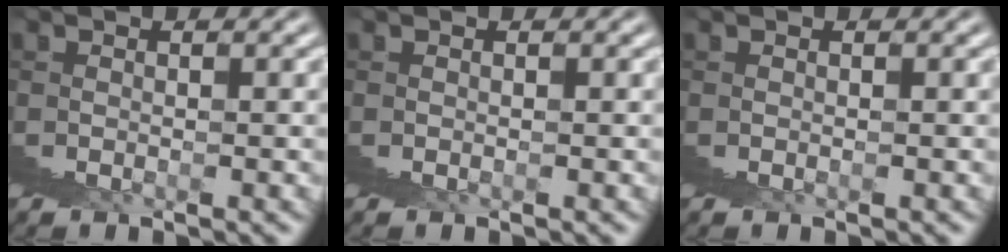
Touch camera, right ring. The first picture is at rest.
{"total": 0.0}
{"total": 0.0}